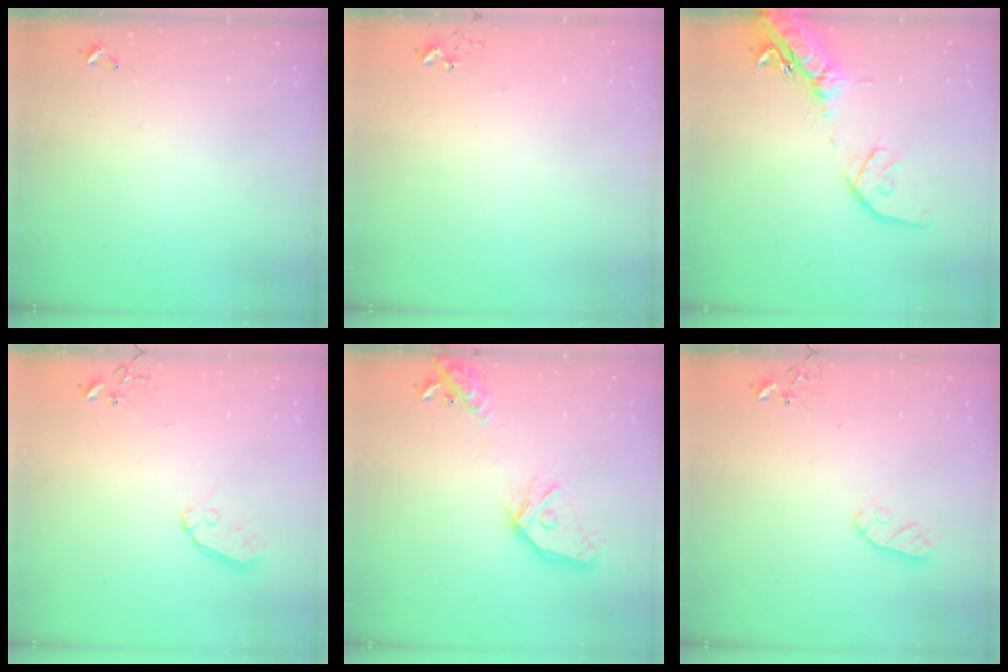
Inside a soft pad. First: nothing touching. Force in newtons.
{"total": 2.7, "press": 2.7, "slide": 0.3}
{"total": 19.4, "press": 19.1, "slide": 3.5}
{"total": 6.9, "press": 6.9, "slide": 0.5}
{"total": 18.6, "press": 18.4, "slide": 2.5}
{"total": 7.2, "press": 7.2, "slide": 0.4}